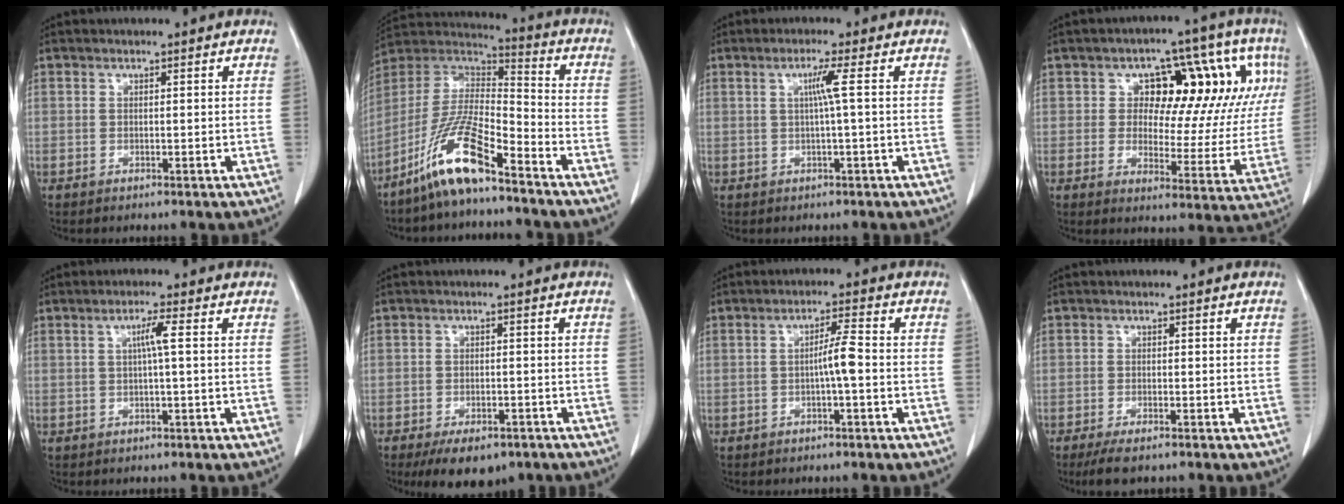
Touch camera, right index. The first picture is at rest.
{"total": 13.9, "force": [-9.2, 2.1, 10.1], "torque": [-0.210, 0.000, -0.176]}
{"total": 2.9, "force": [0.4, -0.9, 2.7], "torque": [-0.053, 0.002, 0.009]}
{"total": 16.4, "force": [5.3, 8.3, 13.0], "torque": [-0.138, 0.030, 0.070]}
{"total": 2.8, "force": [0.4, -0.7, 2.6], "torque": [-0.050, 0.002, 0.007]}
{"total": 8.2, "force": [-5.9, 3.9, 4.2], "torque": [-0.054, 0.000, -0.085]}
{"total": 3.5, "force": [-0.6, -0.2, 3.4], "torque": [-0.054, 0.006, -0.009]}
{"total": 4.0, "force": [-3.1, 1.0, 2.4], "torque": [-0.045, -0.008, -0.049]}